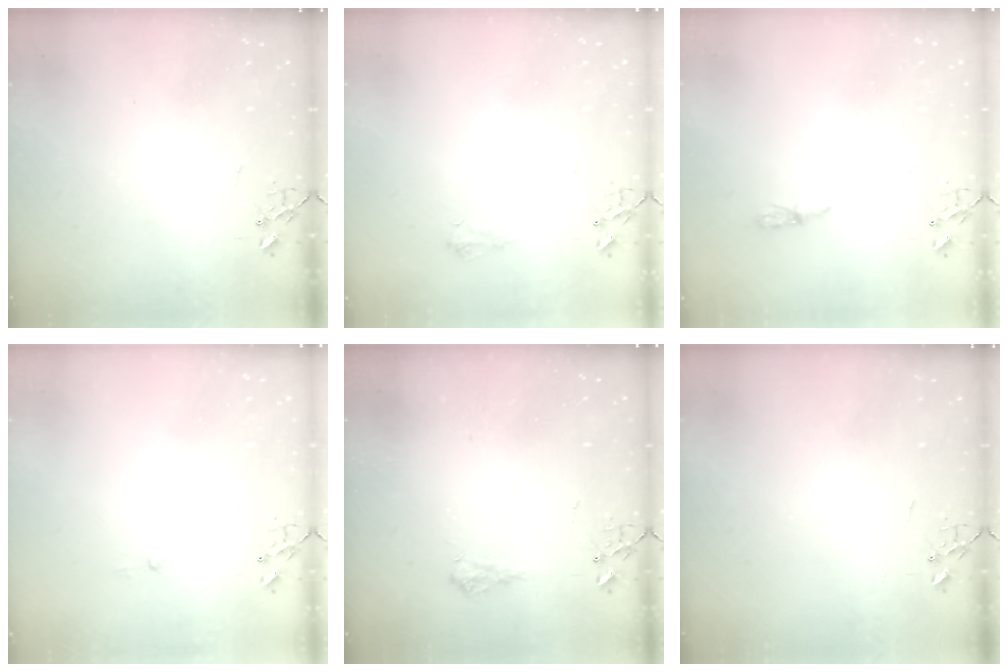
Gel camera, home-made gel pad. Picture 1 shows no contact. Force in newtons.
{"total": 5.8, "press": 5.7, "slide": 0.8}
{"total": 3.2, "press": 3.2, "slide": 0.4}
{"total": 2.6, "press": 2.5, "slide": 0.4}
{"total": 6.2, "press": 6.2, "slide": 0.9}
{"total": 0.0}